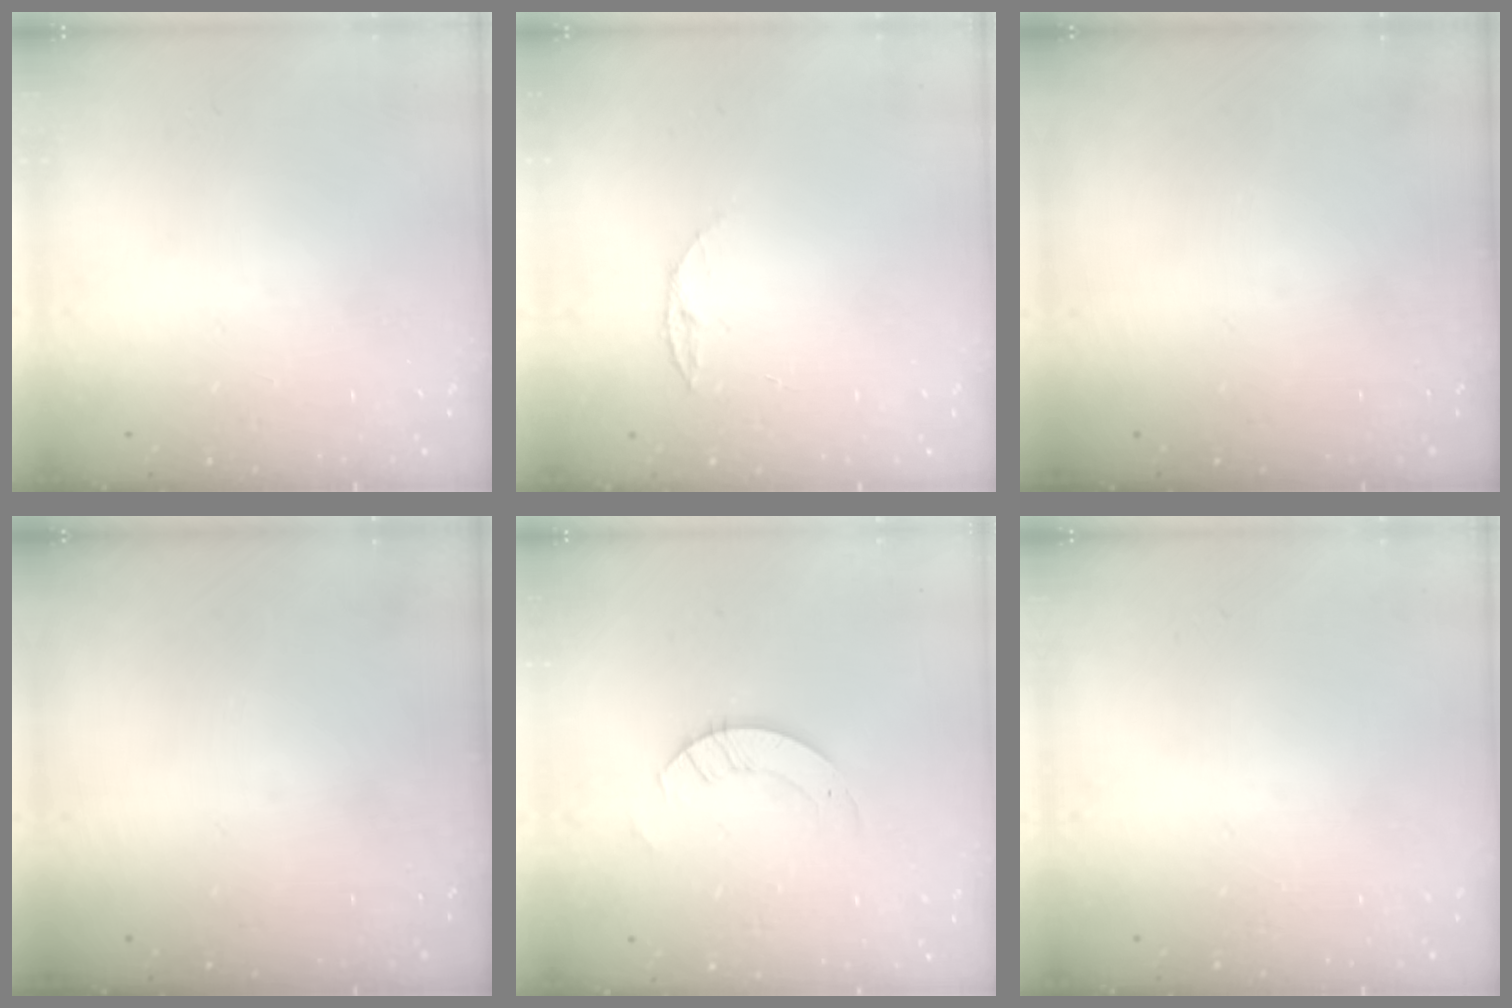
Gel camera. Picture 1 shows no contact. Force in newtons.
{"total": 4.4, "press": 4.4, "slide": 0.5}
{"total": 0.0}
{"total": 0.0}
{"total": 3.5, "press": 3.5, "slide": 0.3}
{"total": 0.0}